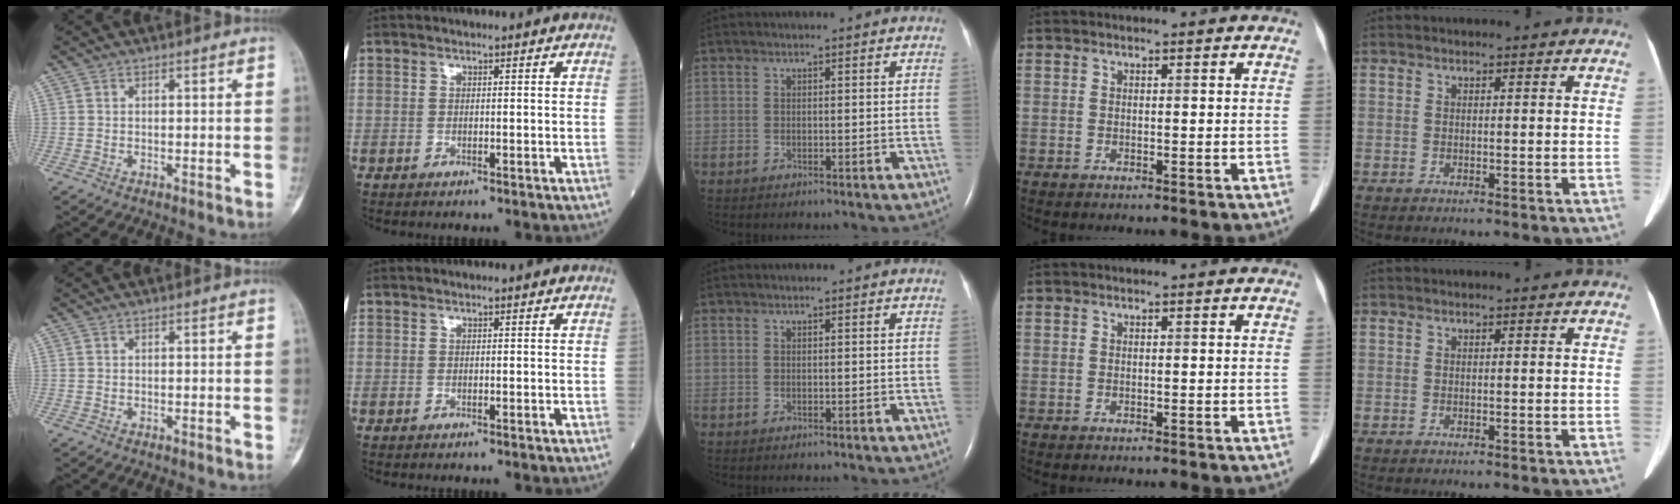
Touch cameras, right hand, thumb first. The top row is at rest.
{}